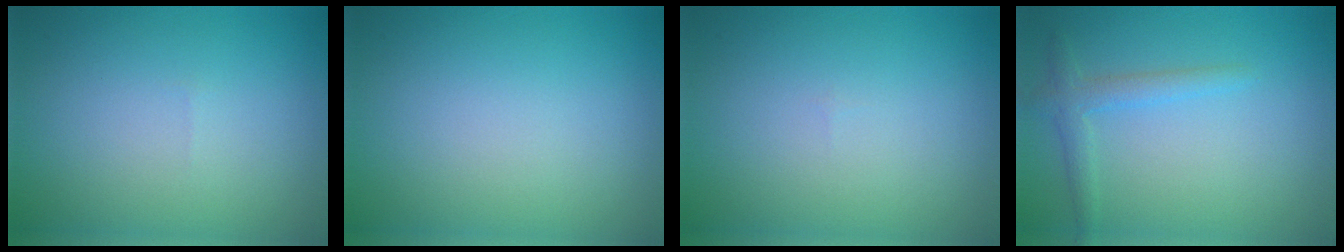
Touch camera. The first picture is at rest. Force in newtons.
{"total": 0.0}
{"total": 0.0}
{"total": 2.0, "press": 2.0, "slide": 0.1}